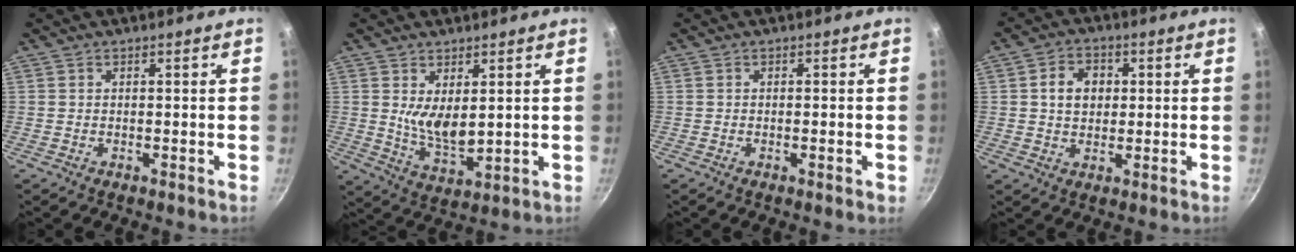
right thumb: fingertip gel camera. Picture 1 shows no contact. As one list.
[{"total": 7.1, "force": [1.9, 3.4, 5.9], "torque": [-0.089, -0.032, 0.048]}, {"total": 0.9, "force": [-0.4, 0.2, 0.8], "torque": [-0.015, 0.001, -0.008]}, {"total": 6.3, "force": [1.0, 4.9, 3.7], "torque": [-0.039, 0.007, 0.012]}]